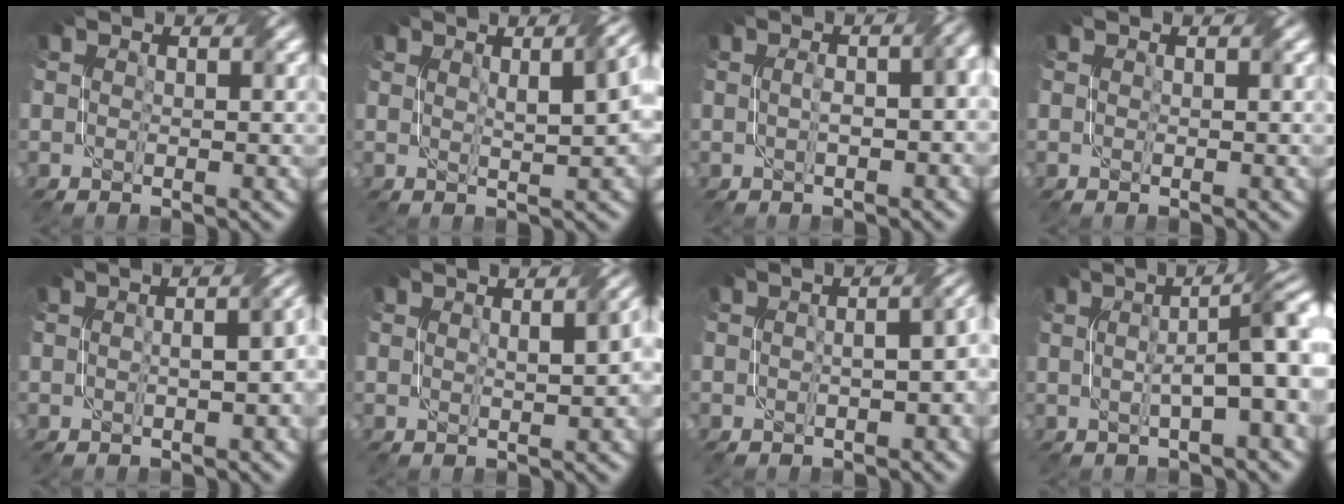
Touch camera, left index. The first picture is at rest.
{"total": 5.8, "force": [1.9, 1.8, 5.2], "torque": [-0.030, 0.022, 0.023]}
{"total": 5.4, "force": [-0.3, 2.4, 4.9], "torque": [-0.043, 0.014, -0.008]}
{"total": 0.0}
{"total": 5.5, "force": [-0.5, 2.4, 4.9], "torque": [-0.036, 0.006, -0.011]}
{"total": 3.4, "force": [0.6, 0.8, 3.3], "torque": [-0.032, 0.014, 0.013]}
{"total": 6.1, "force": [-1.1, 2.7, 5.3], "torque": [-0.044, -0.001, -0.018]}
{"total": 7.2, "force": [0.6, 1.7, 6.9], "torque": [-0.089, 0.016, 0.008]}